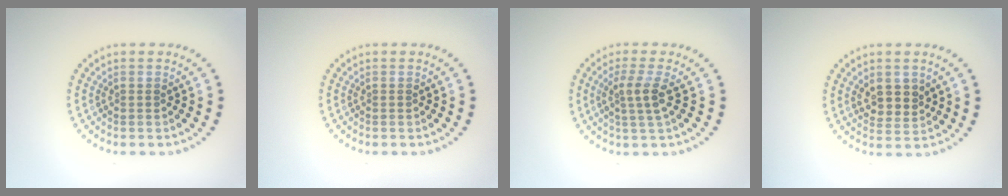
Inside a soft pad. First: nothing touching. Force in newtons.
{"total": 0.0}
{"total": 2.6, "press": 2.0, "slide": 1.6}
{"total": 2.7, "press": 2.5, "slide": 0.8}